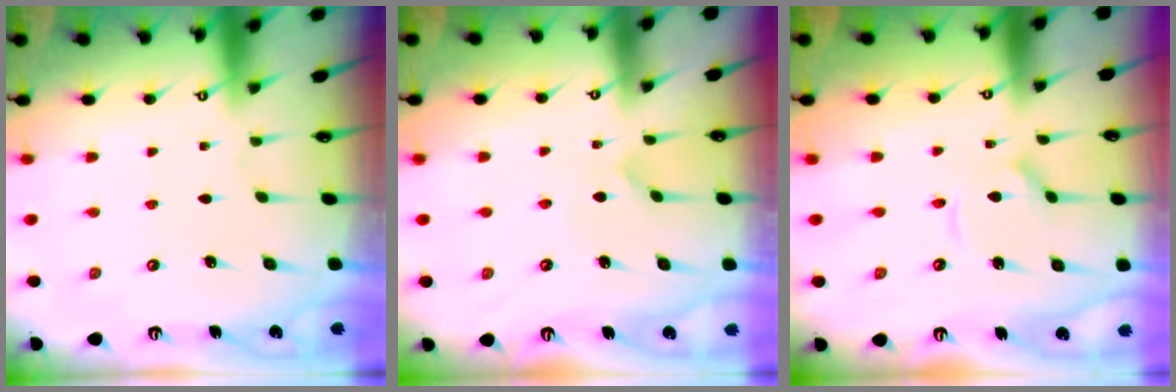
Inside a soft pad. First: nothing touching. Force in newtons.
{"total": 2.8, "press": 2.8, "slide": 0.2}
{"total": 4.7, "press": 4.6, "slide": 0.5}